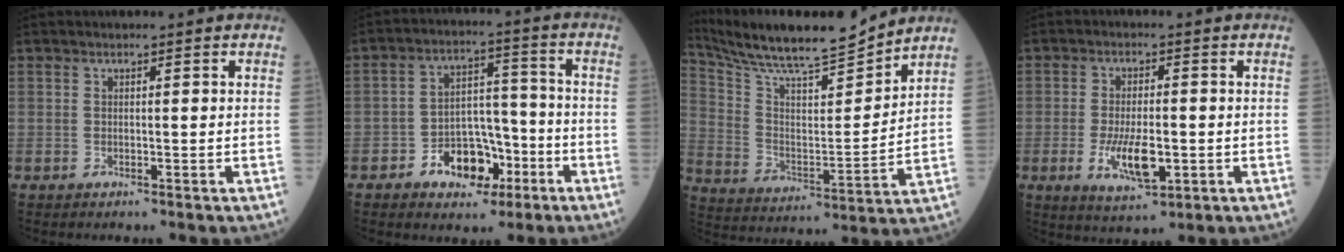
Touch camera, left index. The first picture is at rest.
{"total": 9.0, "force": [-4.6, 5.5, 5.5], "torque": [-0.095, 0.026, -0.070]}
{"total": 16.5, "force": [15.5, 0.7, 5.7], "torque": [-0.120, -0.005, 0.266]}
{"total": 7.4, "force": [-1.9, 2.6, 6.6], "torque": [-0.131, -0.011, -0.028]}